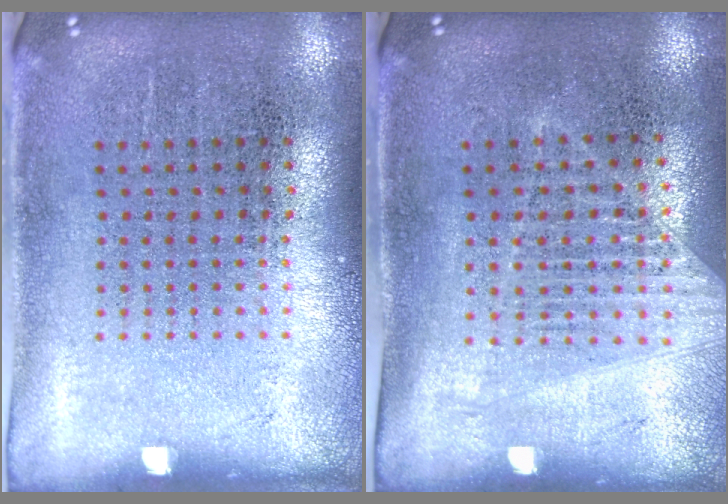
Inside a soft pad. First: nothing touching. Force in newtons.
{"total": 1.3, "press": 1.2, "slide": 0.5}